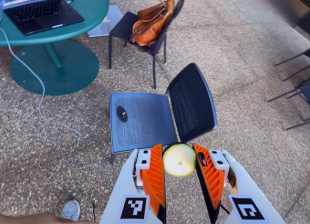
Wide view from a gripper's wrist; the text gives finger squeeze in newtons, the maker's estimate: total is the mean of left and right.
{"total": 9.3, "left": 9.3, "right": 9.3}